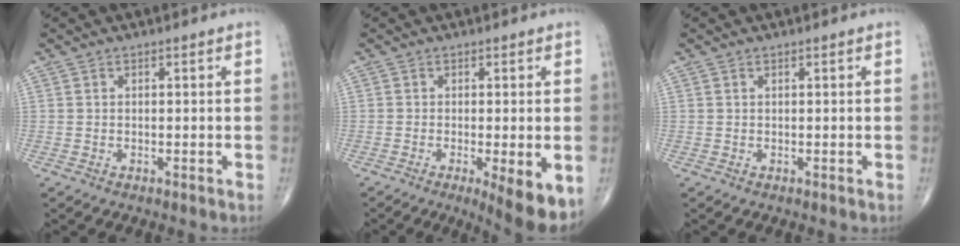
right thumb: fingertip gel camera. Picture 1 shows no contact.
{"total": 7.7, "force": [-2.8, 1.6, 7.0], "torque": [-0.097, -0.019, -0.042]}
{"total": 0.0}